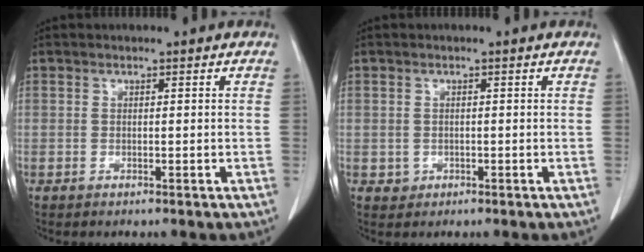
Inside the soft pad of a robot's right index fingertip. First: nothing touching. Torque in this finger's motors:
{"motor_torque": [-0.19, 0.07, -0.47, -0.08]}